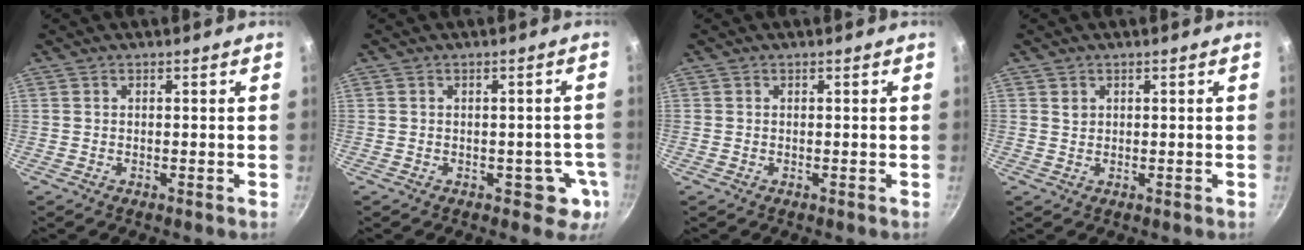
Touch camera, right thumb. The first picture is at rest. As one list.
[{"total": 4.8, "force": [-1.4, 3.5, 3.0], "torque": [0.000, 0.015, -0.010]}, {"total": 0.0}, {"total": 1.3, "force": [0.5, 1.1, 0.4], "torque": [-0.002, 0.001, 0.009]}]